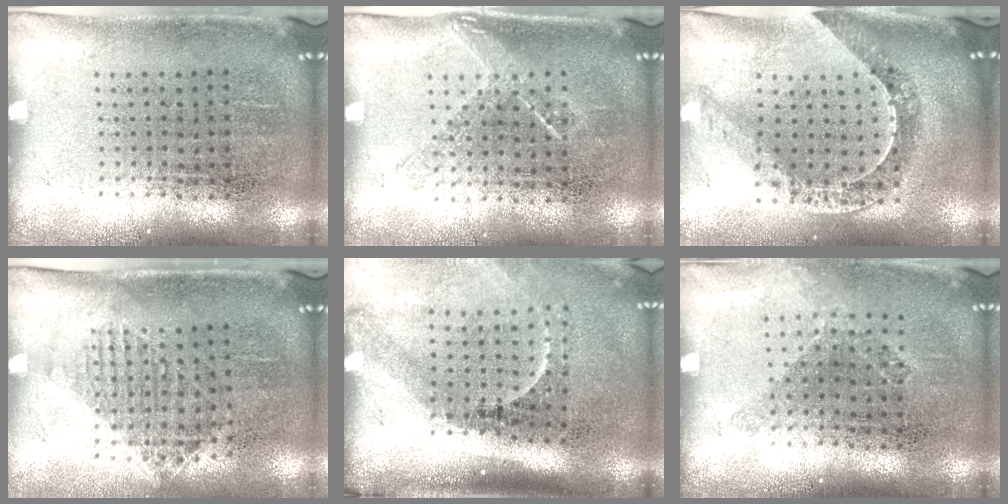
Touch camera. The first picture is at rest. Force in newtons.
{"total": 1.2, "press": 1.0, "slide": 0.6}
{"total": 1.0, "press": 1.0, "slide": 0.2}
{"total": 1.2, "press": 1.1, "slide": 0.5}
{"total": 2.2, "press": 1.5, "slide": 1.7}
{"total": 1.0, "press": 0.9, "slide": 0.5}